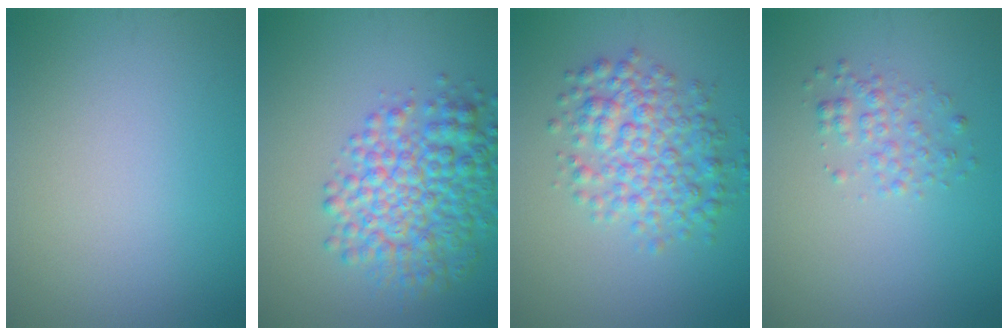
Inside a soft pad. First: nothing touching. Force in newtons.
{"total": 7.0, "press": 7.0, "slide": 0.0}
{"total": 5.2, "press": 5.2, "slide": 0.0}
{"total": 1.8, "press": 1.8, "slide": 0.1}